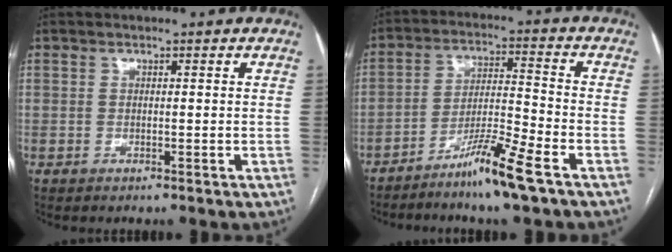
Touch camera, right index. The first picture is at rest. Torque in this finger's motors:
{"motor_torque": [1.13, -1.01, 0.16, 0.04]}